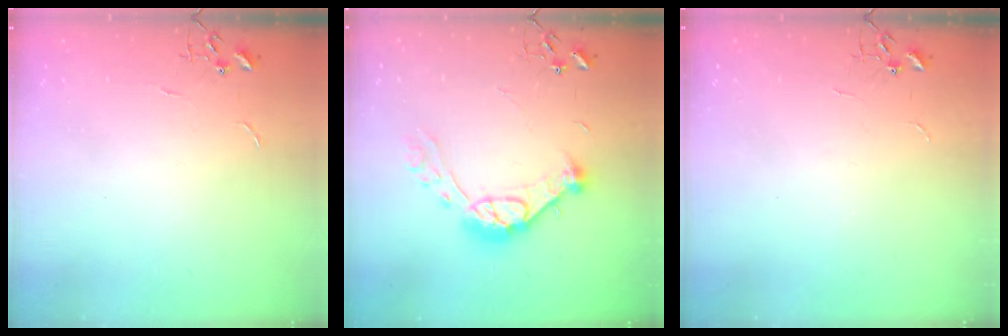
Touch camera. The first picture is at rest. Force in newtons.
{"total": 14.3, "press": 14.2, "slide": 1.1}
{"total": 0.0}